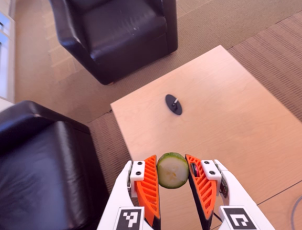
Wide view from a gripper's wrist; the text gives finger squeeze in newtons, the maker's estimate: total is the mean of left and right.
{"total": 8.4, "left": 8.1, "right": 8.6}